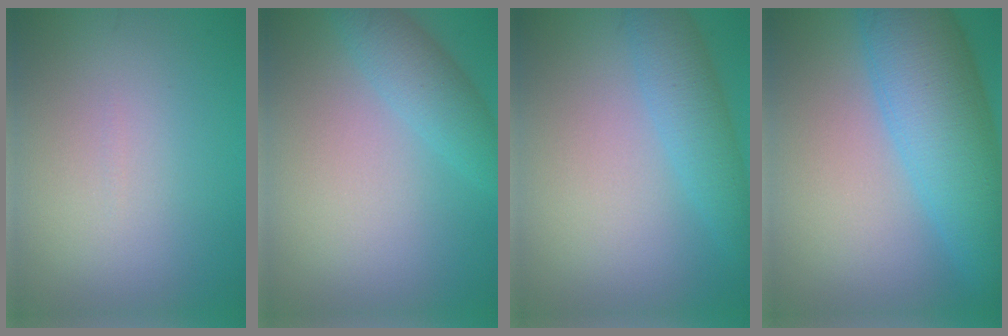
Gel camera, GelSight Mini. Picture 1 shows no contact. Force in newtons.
{"total": 3.2, "press": 3.1, "slide": 0.2}
{"total": 3.6, "press": 3.6, "slide": 0.1}
{"total": 10.0, "press": 10.0, "slide": 0.3}